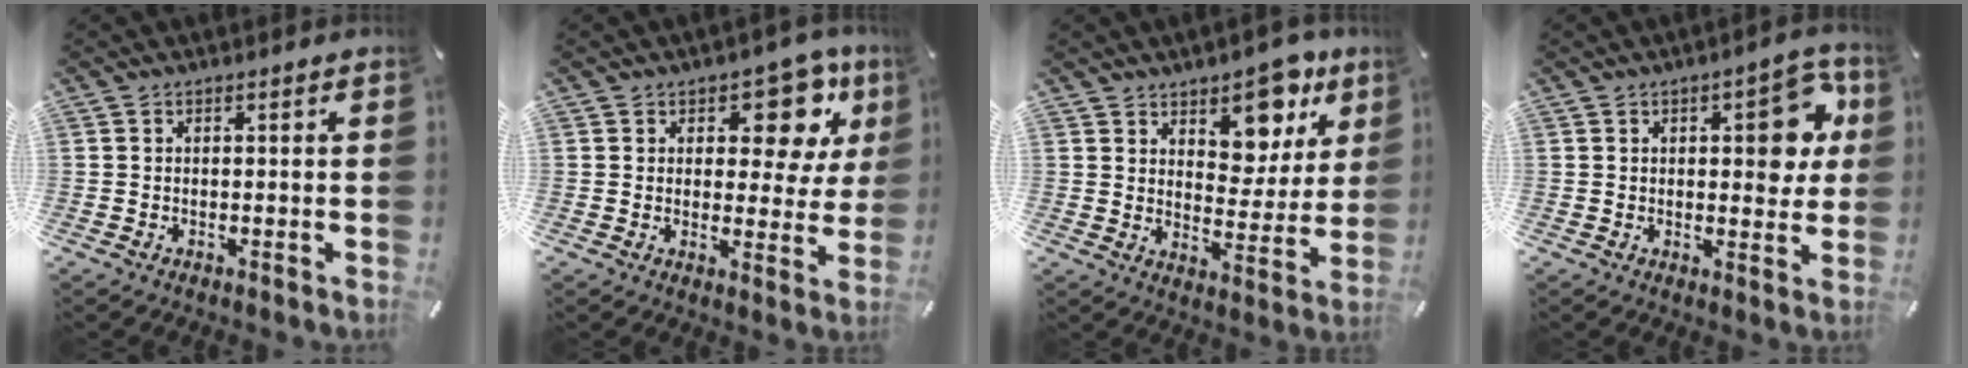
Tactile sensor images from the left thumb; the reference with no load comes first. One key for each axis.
{"total": 13.0, "fx": 6.7, "fy": 7.1, "fz": 8.5, "tx": -0.101, "ty": -0.038, "tz": 0.112}
{"total": 11.2, "fx": 8.3, "fy": 6.4, "fz": 3.9, "tx": -0.027, "ty": -0.070, "tz": 0.144}
{"total": 12.1, "fx": 2.9, "fy": 6.1, "fz": 10.1, "tx": -0.105, "ty": -0.014, "tz": 0.042}